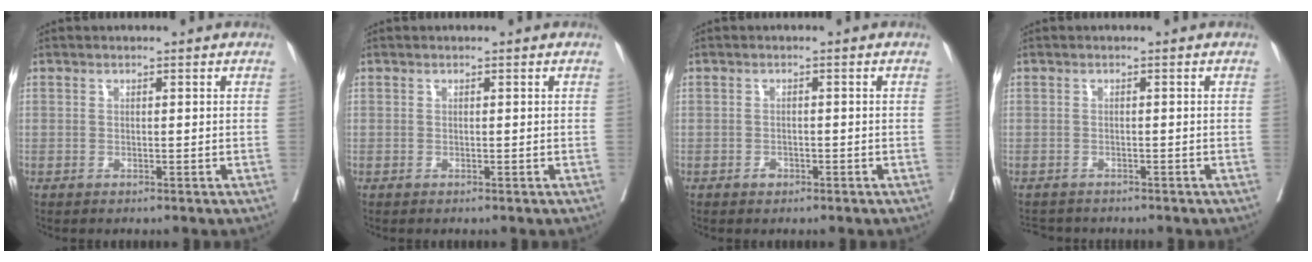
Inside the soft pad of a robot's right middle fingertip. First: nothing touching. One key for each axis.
{"total": 0.0}
{"total": 1.0, "fx": -0.6, "fy": 0.7, "fz": 0.4, "tx": -0.005, "ty": 0.003, "tz": -0.009}
{"total": 3.2, "fx": -3.0, "fy": 1.0, "fz": 0.3, "tx": -0.001, "ty": -0.007, "tz": -0.047}